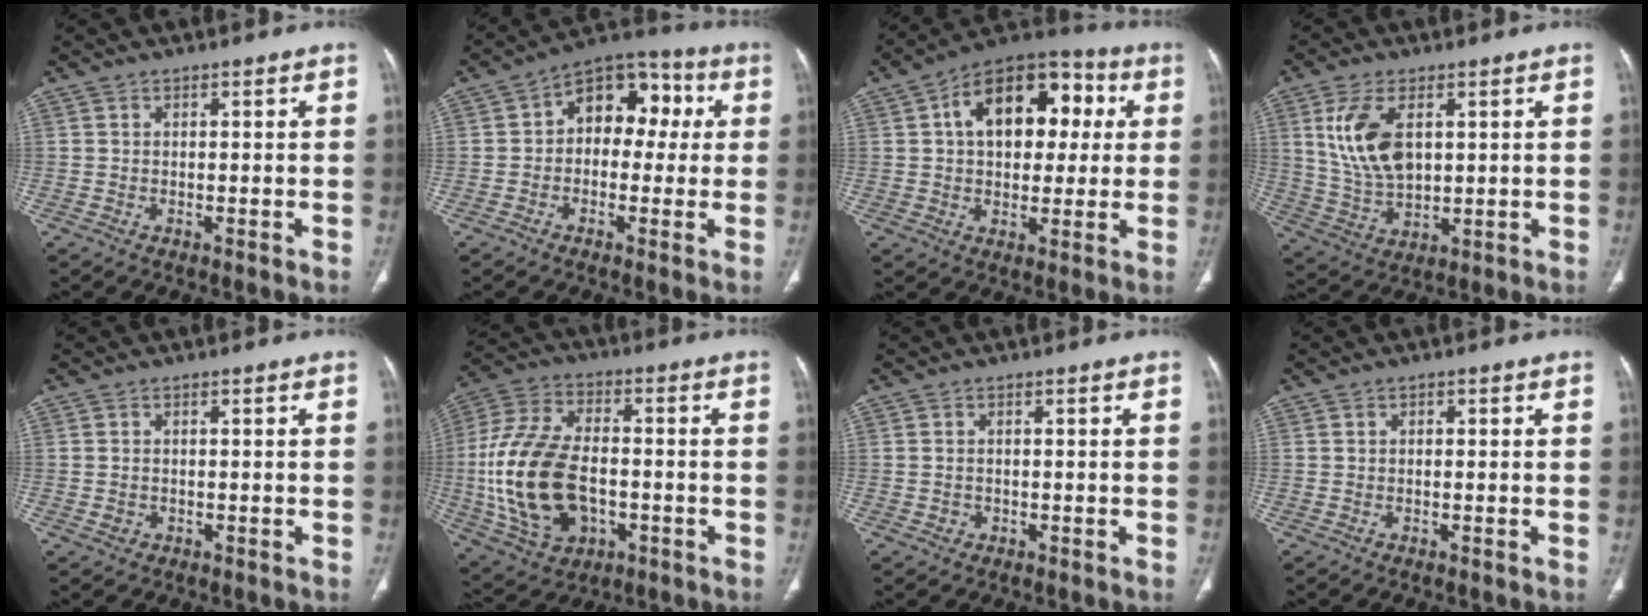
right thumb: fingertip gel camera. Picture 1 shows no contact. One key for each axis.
{"total": 11.9, "fx": 1.4, "fy": 8.3, "fz": 8.4, "tx": -0.071, "ty": 0.037, "tz": 0.004}
{"total": 18.0, "fx": 3.9, "fy": 11.4, "fz": 13.4, "tx": -0.161, "ty": 0.026, "tz": 0.053}
{"total": 11.5, "fx": 3.2, "fy": 6.4, "fz": 9.0, "tx": -0.179, "ty": -0.012, "tz": 0.073}
{"total": 1.3, "fx": -0.4, "fy": 1.1, "fz": 0.6, "tx": -0.010, "ty": 0.004, "tz": -0.003}
{"total": 21.1, "fx": -3.1, "fy": 13.1, "fz": 16.2, "tx": -0.326, "ty": 0.010, "tz": -0.043}
{"total": 1.2, "fx": -0.4, "fy": 1.1, "fz": 0.3, "tx": -0.003, "ty": 0.005, "tz": -0.004}
{"total": 0.5, "fx": 0.1, "fy": 0.4, "fz": 0.3, "tx": -0.003, "ty": 0.001, "tz": 0.000}